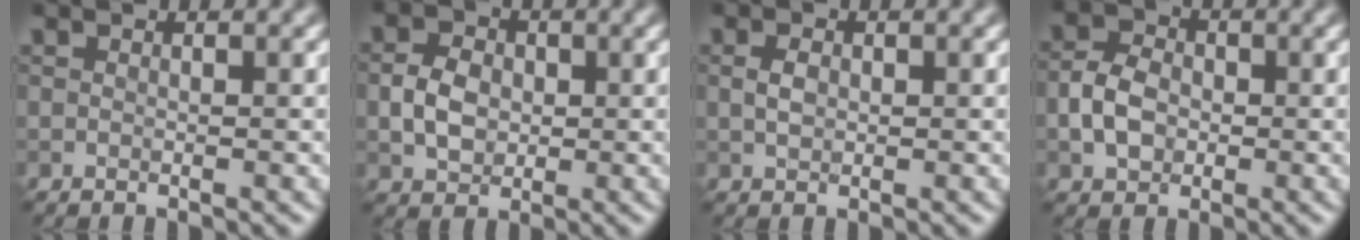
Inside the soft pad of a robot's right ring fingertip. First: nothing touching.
{"total": 3.3, "force": [-0.2, 2.6, 2.0], "torque": [-0.040, 0.005, -0.009]}
{"total": 1.4, "force": [0.1, 1.0, 1.0], "torque": [-0.022, 0.002, 0.002]}
{"total": 3.7, "force": [-0.8, 2.8, 2.3], "torque": [-0.044, 0.004, -0.020]}